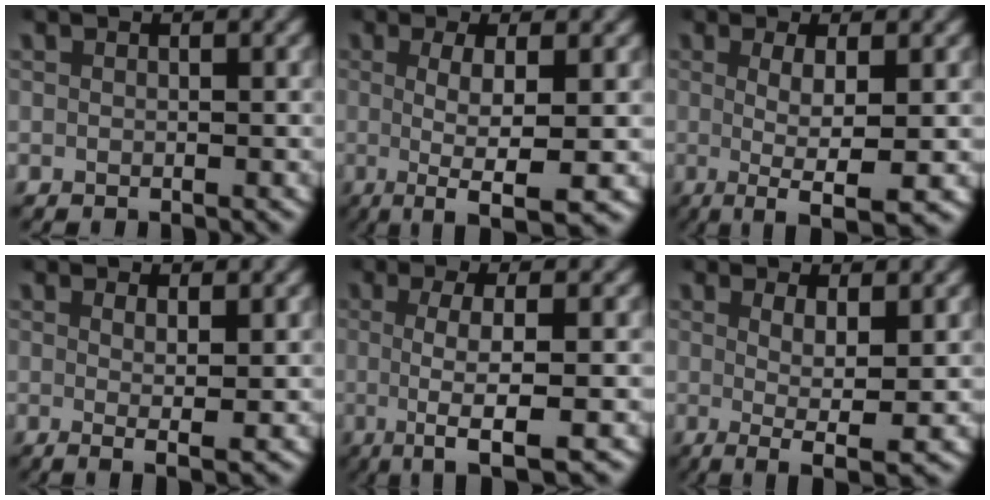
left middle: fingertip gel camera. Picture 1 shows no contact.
{"total": 6.8, "force": [-3.9, 1.1, 5.5], "torque": [-0.093, -0.027, -0.046]}
{"total": 6.2, "force": [-3.2, 1.0, 5.2], "torque": [-0.089, -0.027, -0.033]}
{"total": 2.3, "force": [0.2, -0.1, 2.2], "torque": [-0.040, -0.011, 0.008]}
{"total": 6.3, "force": [-3.2, 0.8, 5.4], "torque": [-0.094, -0.019, -0.041]}
{"total": 4.7, "force": [-1.2, 0.8, 4.5], "torque": [-0.071, -0.024, -0.008]}